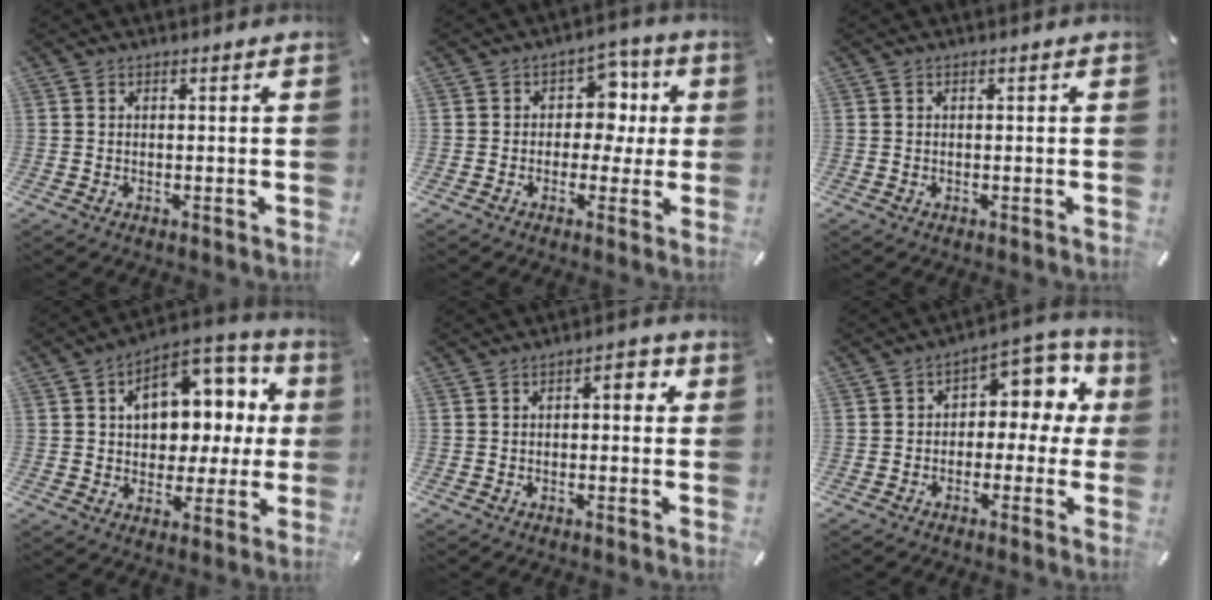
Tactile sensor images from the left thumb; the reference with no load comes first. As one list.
[{"total": 8.5, "force": [0.6, 7.2, 4.5], "torque": [-0.053, 0.003, 0.006]}, {"total": 0.0}, {"total": 13.5, "force": [3.9, 9.7, 8.6], "torque": [-0.117, -0.022, 0.073]}, {"total": 3.6, "force": [-0.3, 2.0, 3.0], "torque": [-0.037, 0.005, -0.015]}, {"total": 8.7, "force": [2.0, 6.2, 5.9], "torque": [-0.077, -0.011, 0.033]}]